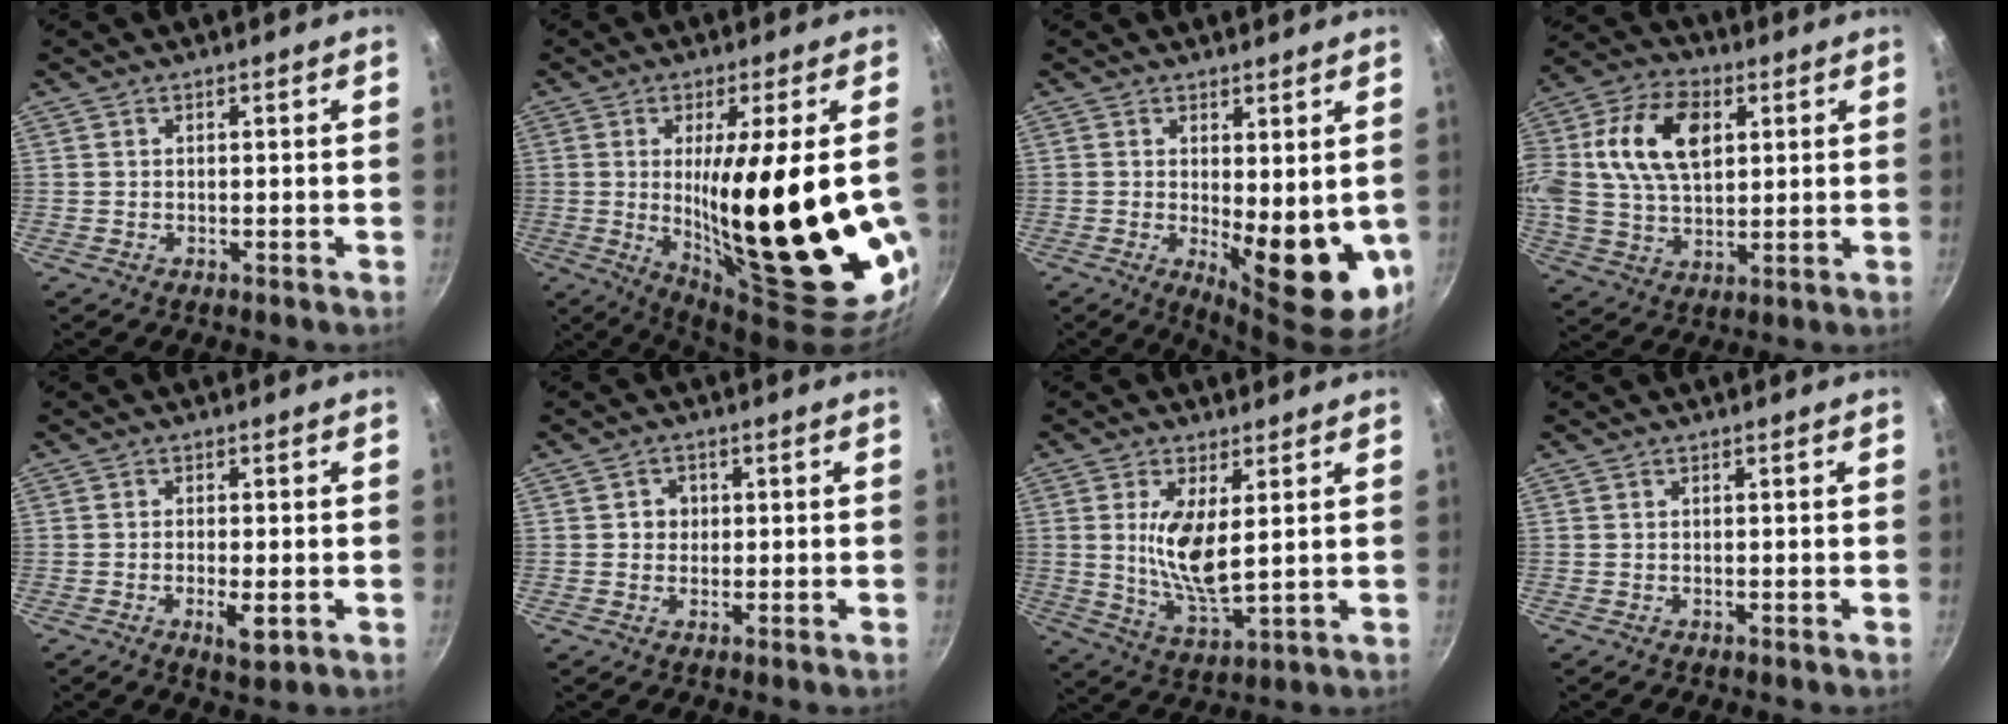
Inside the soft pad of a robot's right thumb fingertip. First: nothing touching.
{"total": 25.3, "force": [-1.8, 5.2, 24.7], "torque": [-0.362, -0.035, -0.006]}
{"total": 11.7, "force": [-0.2, 4.7, 10.7], "torque": [-0.121, -0.014, 0.011]}
{"total": 17.6, "force": [4.4, 11.2, 12.9], "torque": [-0.234, 0.012, 0.070]}
{"total": 3.6, "force": [-1.1, 1.2, 3.2], "torque": [-0.059, -0.006, -0.017]}
{"total": 2.3, "force": [0.2, 2.2, 0.6], "torque": [0.005, 0.003, -0.001]}
{"total": 9.7, "force": [2.2, 3.5, 8.8], "torque": [-0.169, -0.027, 0.048]}
{"total": 0.0}